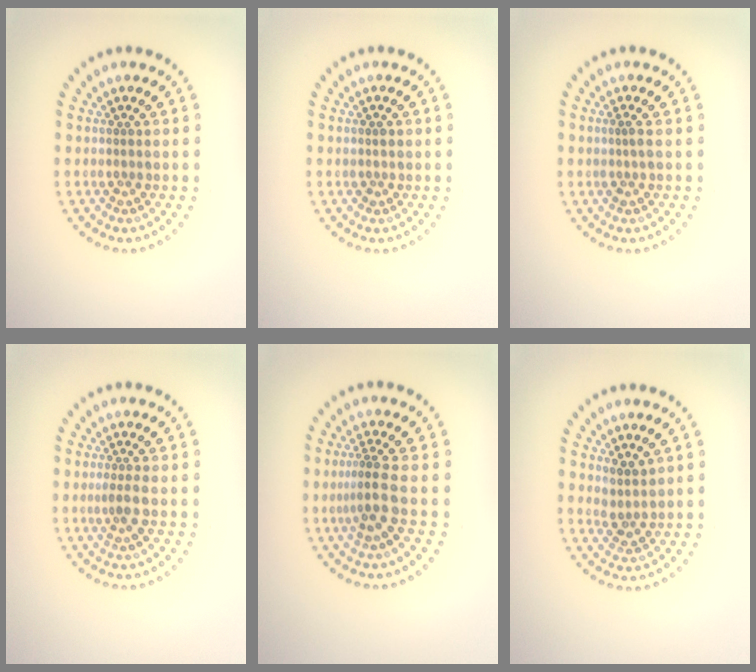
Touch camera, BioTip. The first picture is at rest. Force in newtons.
{"total": 0.7, "press": 0.7, "slide": 0.2}
{"total": 1.0, "press": 0.8, "slide": 0.6}
{"total": 1.7, "press": 1.2, "slide": 1.1}
{"total": 2.9, "press": 2.1, "slide": 2.0}
{"total": 1.8, "press": 1.4, "slide": 1.1}